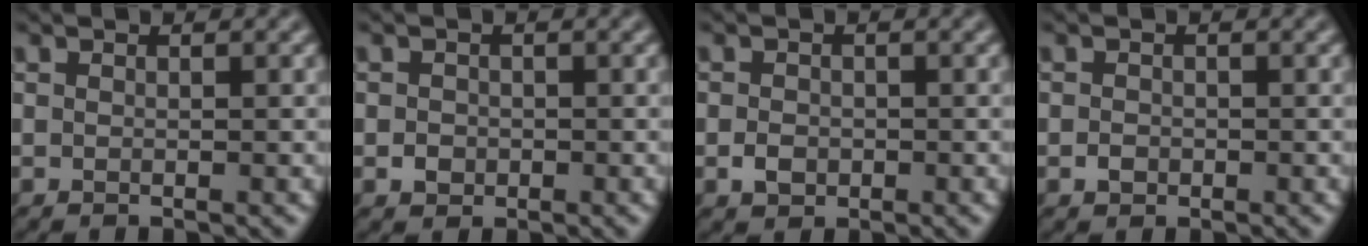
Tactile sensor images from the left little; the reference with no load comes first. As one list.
[{"total": 1.2, "force": [-0.3, 1.1, 0.4], "torque": [-0.004, -0.005, -0.009]}, {"total": 1.6, "force": [-0.5, 1.2, 0.8], "torque": [-0.014, -0.003, -0.013]}, {"total": 0.9, "force": [-0.4, 0.7, 0.4], "torque": [-0.006, -0.003, -0.010]}]